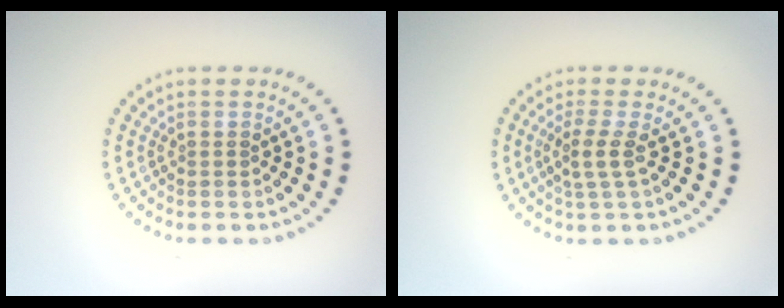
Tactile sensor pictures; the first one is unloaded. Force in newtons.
{"total": 2.0, "press": 1.5, "slide": 1.4}